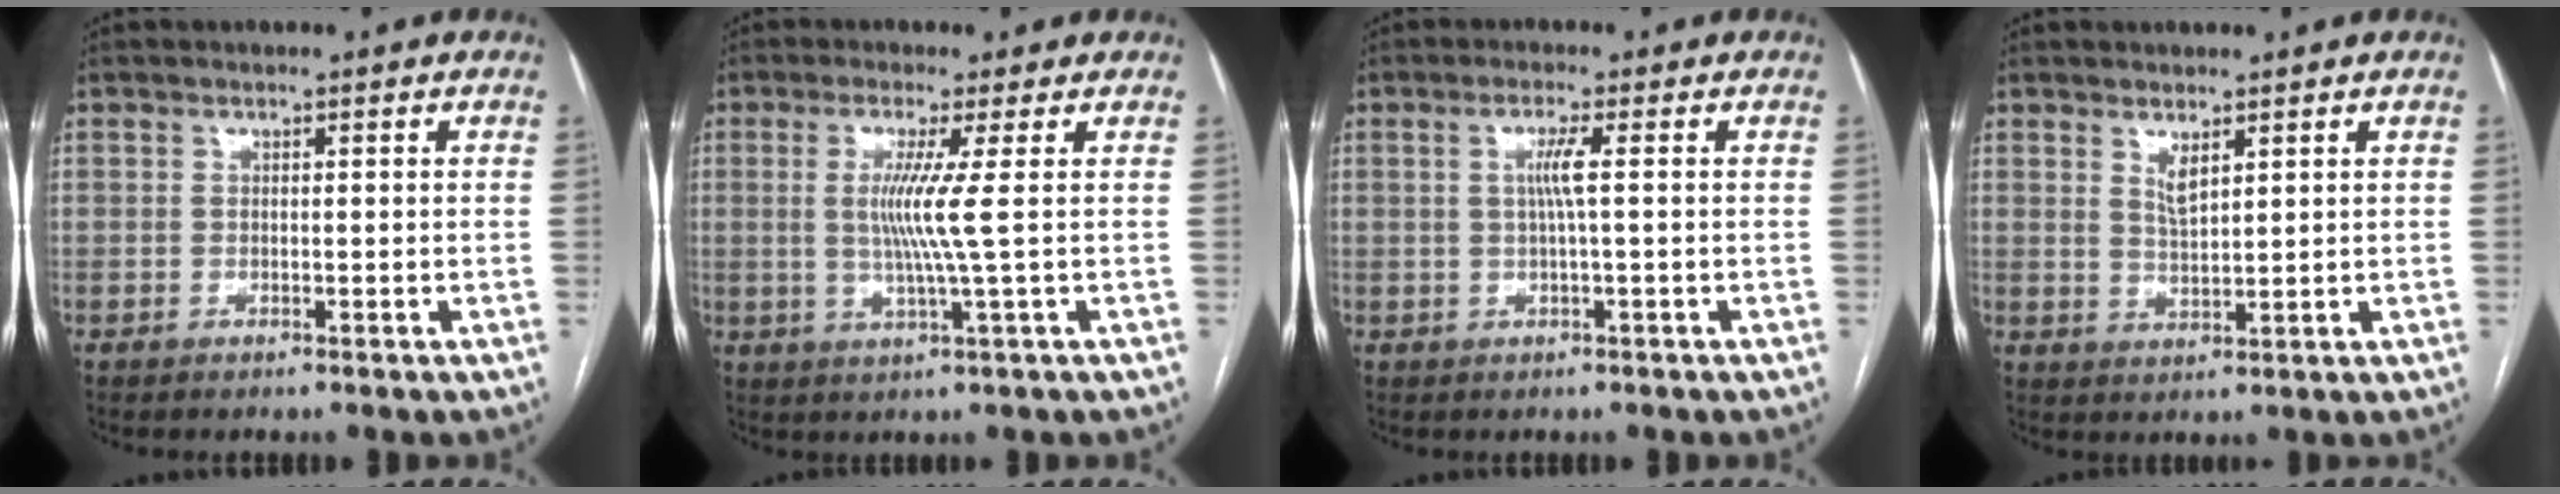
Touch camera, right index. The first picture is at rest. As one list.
[{"total": 7.3, "force": [1.1, -2.2, 6.9], "torque": [-0.137, -0.012, 0.027]}, {"total": 2.9, "force": [0.3, -0.5, 2.8], "torque": [-0.057, 0.000, 0.006]}, {"total": 2.6, "force": [1.7, 0.6, 1.9], "torque": [-0.041, -0.008, 0.038]}]